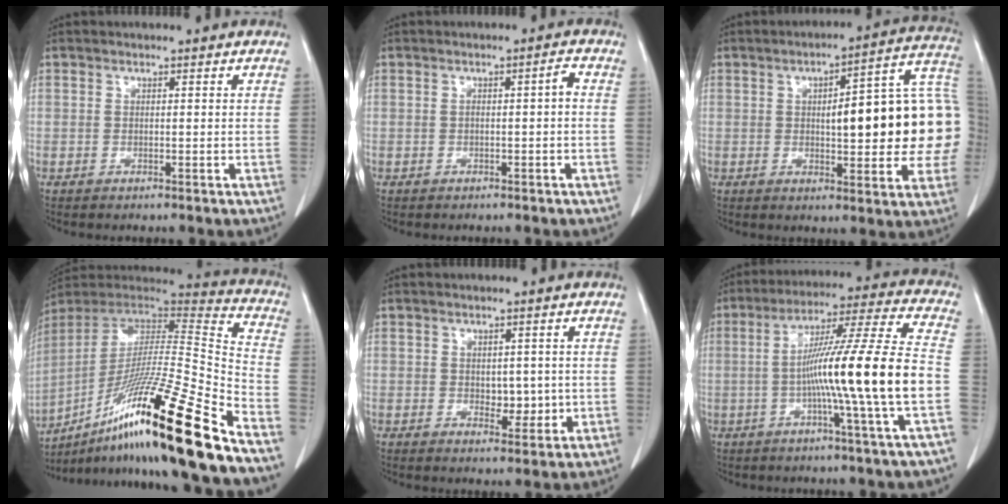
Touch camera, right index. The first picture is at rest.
{"total": 1.5, "force": [-0.3, 0.1, 1.5], "torque": [-0.020, 0.005, -0.005]}
{"total": 19.9, "force": [0.6, 4.8, 19.3], "torque": [-0.203, 0.039, 0.013]}
{"total": 30.9, "force": [-19.1, 1.0, 24.3], "torque": [-0.389, -0.040, -0.334]}
{"total": 3.5, "force": [-0.2, 2.2, 2.7], "torque": [-0.029, -0.002, 0.004]}
{"total": 16.7, "force": [-3.3, -2.1, 16.2], "torque": [-0.267, 0.005, -0.065]}